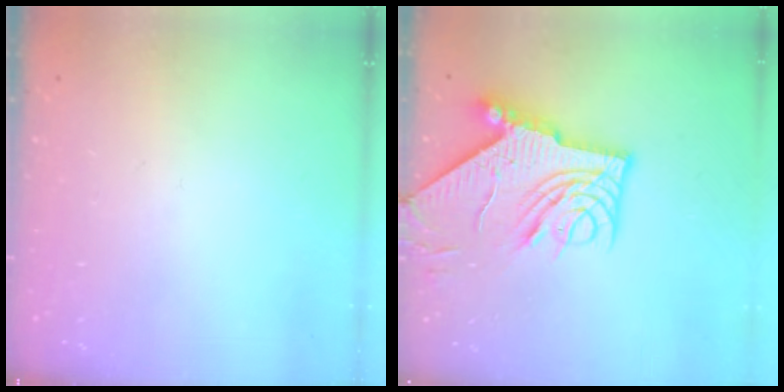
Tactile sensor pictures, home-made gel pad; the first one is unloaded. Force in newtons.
{"total": 14.4, "press": 14.4, "slide": 1.3}